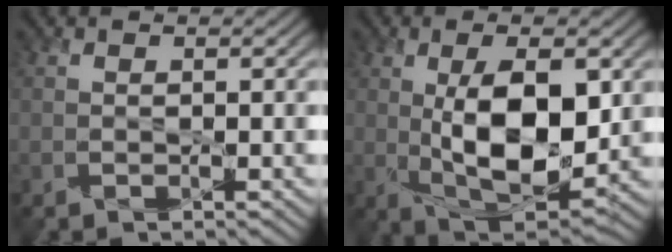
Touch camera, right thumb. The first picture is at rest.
{"total": 11.3, "force": [0.3, 5.2, 10.0], "torque": [-0.183, -0.008, 0.012]}